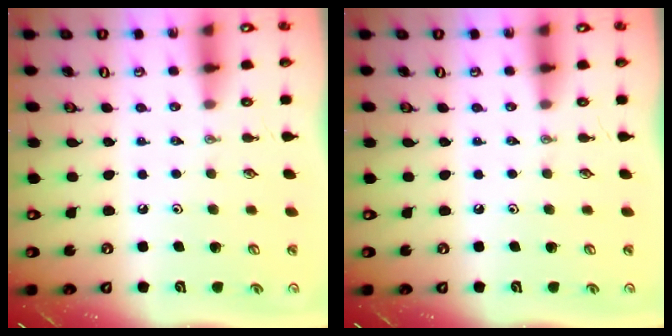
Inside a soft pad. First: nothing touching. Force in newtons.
{"total": 0.0}